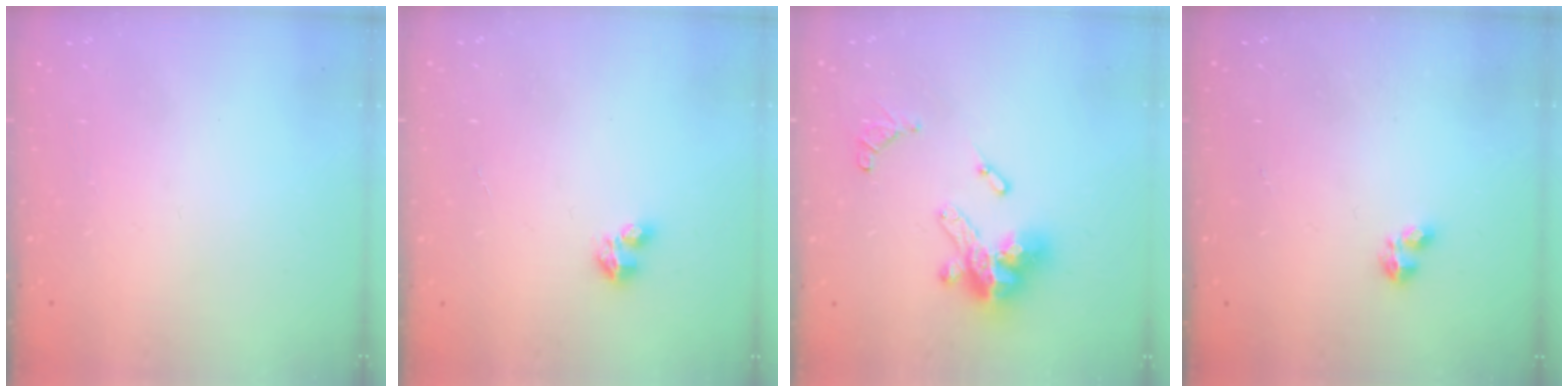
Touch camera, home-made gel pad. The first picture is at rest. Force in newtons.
{"total": 2.7, "press": 2.7, "slide": 0.3}
{"total": 15.9, "press": 15.8, "slide": 2.0}
{"total": 2.2, "press": 2.2, "slide": 0.4}